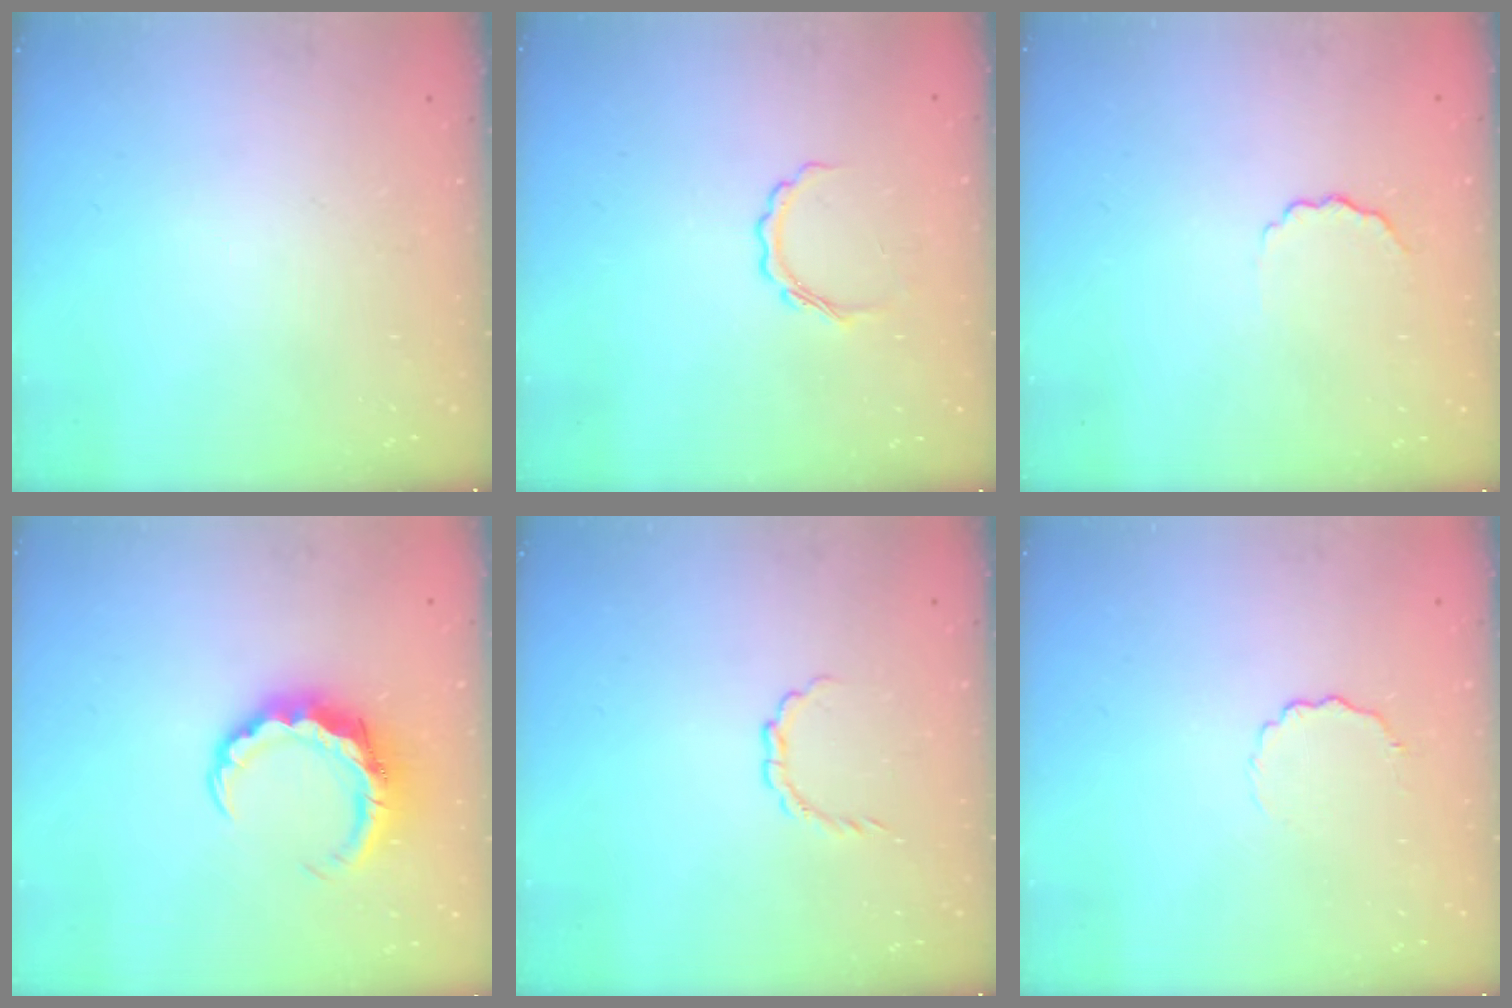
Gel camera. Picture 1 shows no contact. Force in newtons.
{"total": 5.0, "press": 4.9, "slide": 1.0}
{"total": 4.0, "press": 3.9, "slide": 0.9}
{"total": 7.2, "press": 7.2, "slide": 1.0}
{"total": 3.1, "press": 3.1, "slide": 0.5}
{"total": 3.8, "press": 3.7, "slide": 1.1}